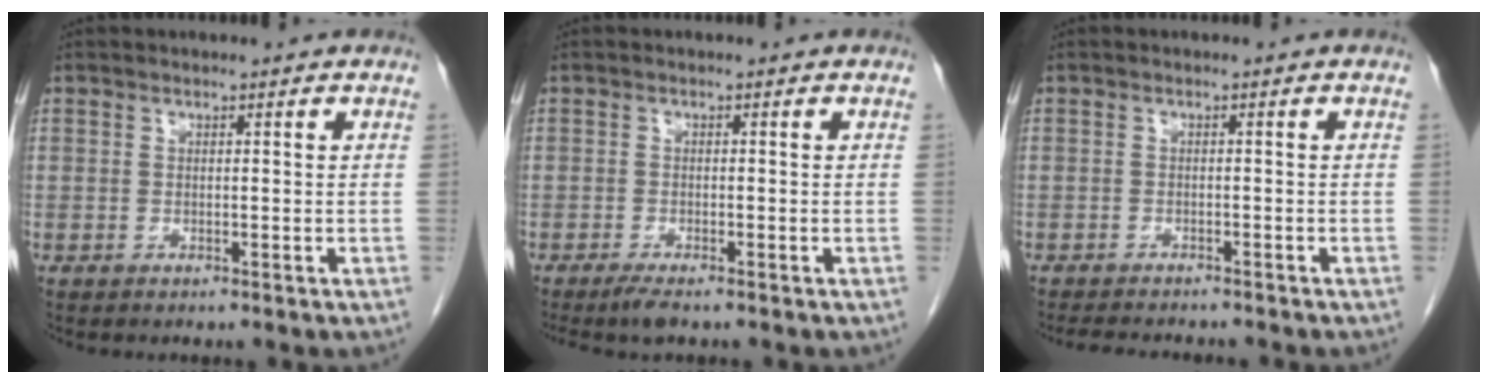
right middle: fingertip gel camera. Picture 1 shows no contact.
{"total": 2.6, "force": [-2.0, 0.3, 1.6], "torque": [-0.034, -0.007, -0.036]}
{"total": 7.1, "force": [-6.5, 1.2, 2.7], "torque": [-0.036, -0.006, -0.090]}